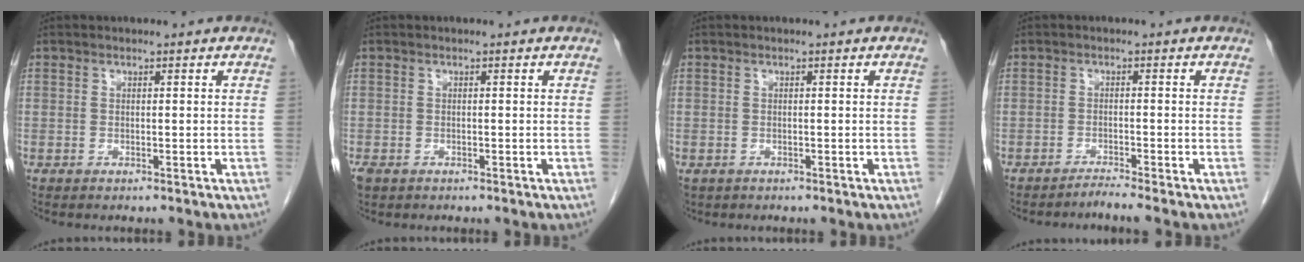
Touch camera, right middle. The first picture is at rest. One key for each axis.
{"total": 1.5, "fx": -0.9, "fy": 1.0, "fz": 0.6, "tx": -0.018, "ty": -0.001, "tz": -0.010}
{"total": 0.9, "fx": -0.4, "fy": 0.7, "fz": 0.2, "tx": -0.012, "ty": 0.002, "tz": 0.000}
{"total": 1.8, "fx": -1.6, "fy": -0.9, "fz": 0.3, "tx": -0.008, "ty": -0.006, "tz": -0.030}